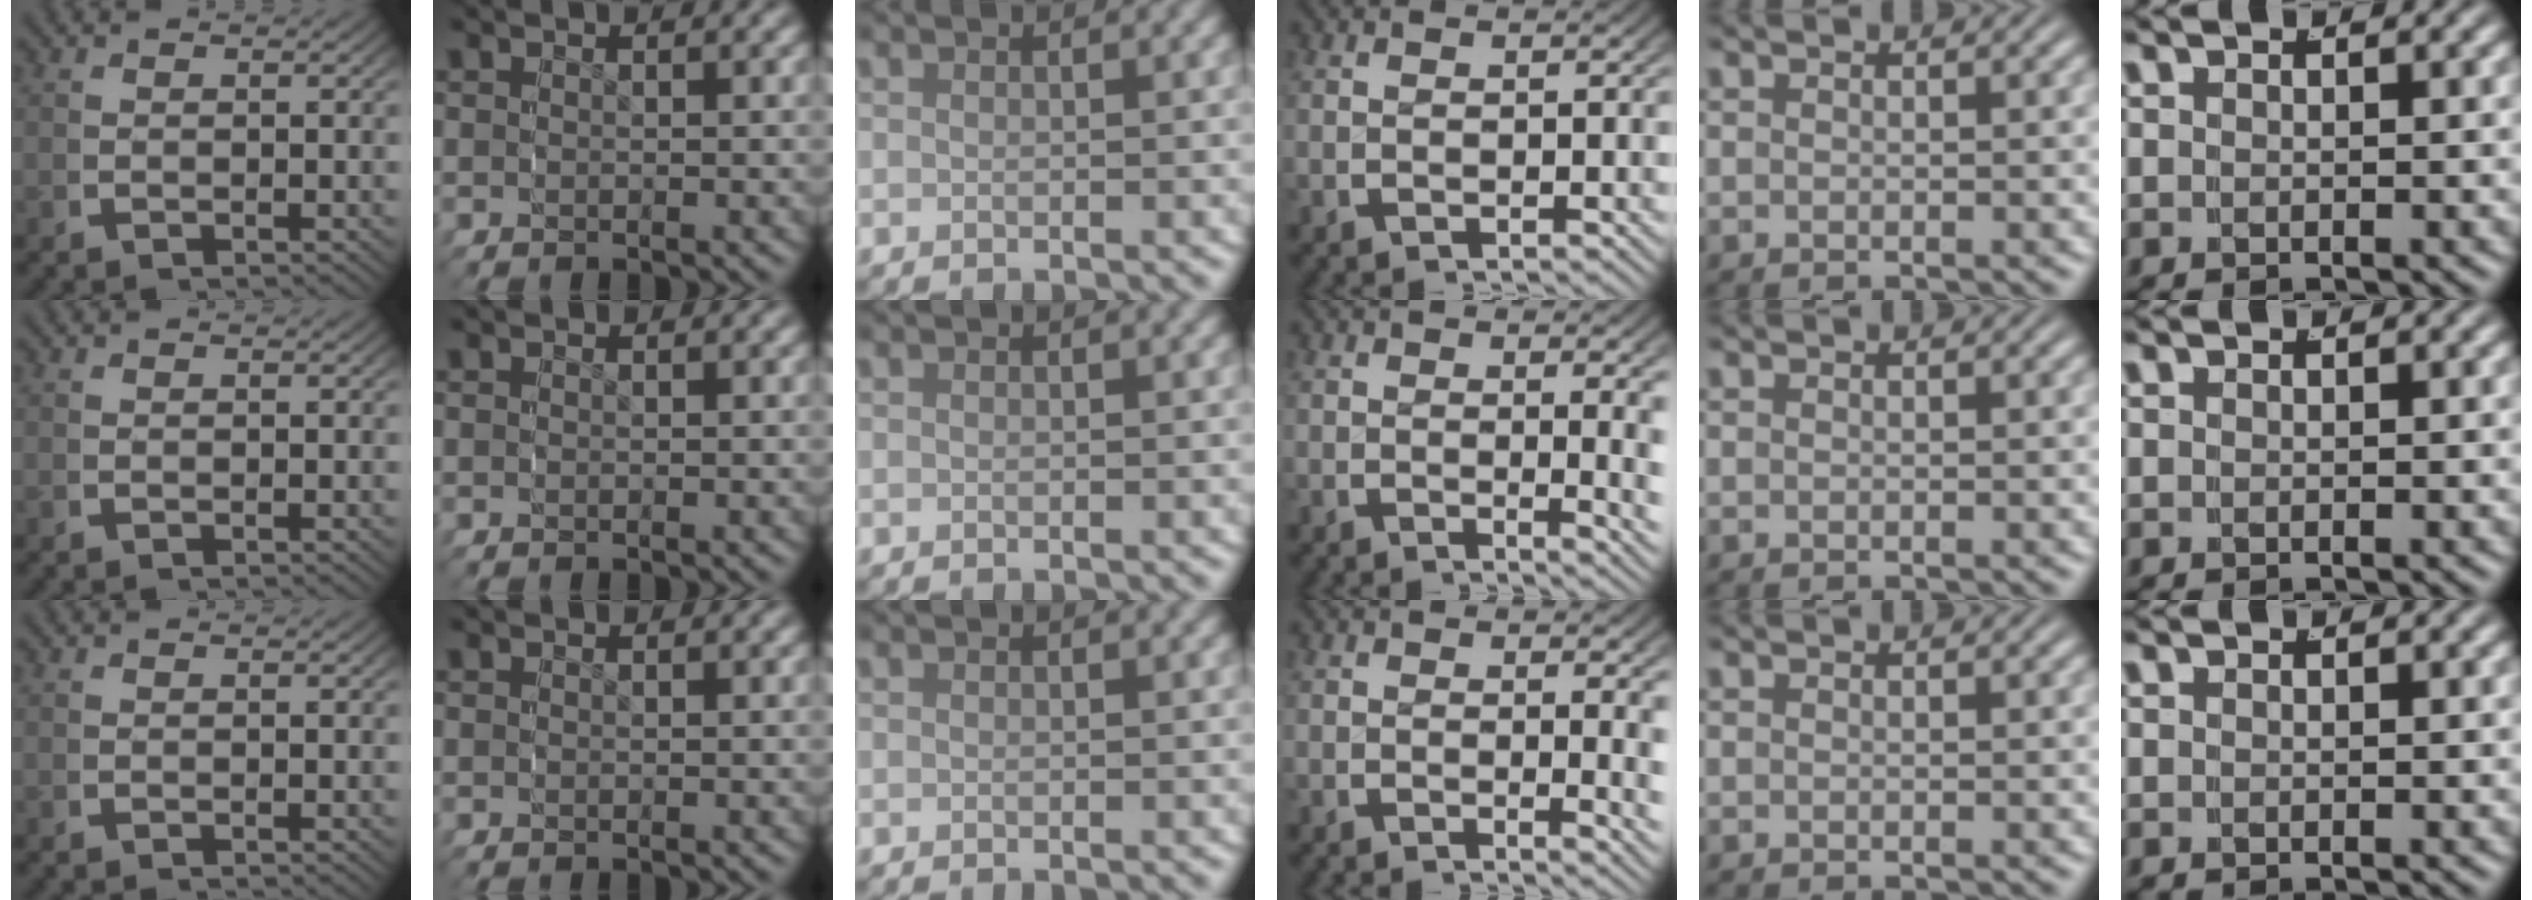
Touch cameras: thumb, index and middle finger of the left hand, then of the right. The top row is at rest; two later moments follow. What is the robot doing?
{"motion": "grasp_and_lifting", "object": "dispenser bottle"}